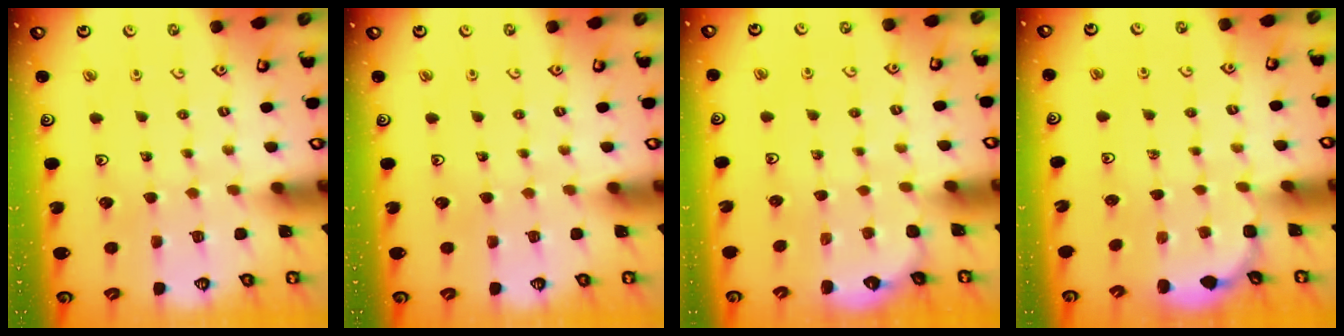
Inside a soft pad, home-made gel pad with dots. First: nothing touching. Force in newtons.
{"total": 0.0}
{"total": 1.9, "press": 0.5, "slide": 1.9}
{"total": 2.5, "press": 2.2, "slide": 1.2}